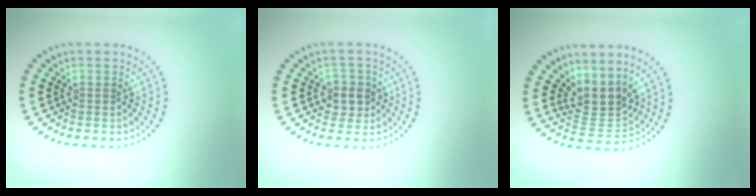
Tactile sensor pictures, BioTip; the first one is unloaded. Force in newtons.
{"total": 2.5, "press": 2.2, "slide": 1.1}
{"total": 3.5, "press": 2.6, "slide": 2.3}